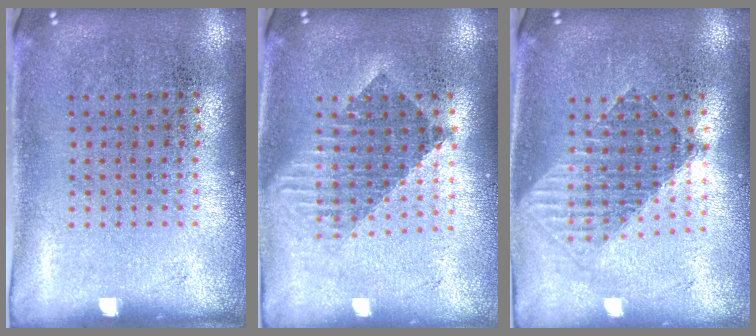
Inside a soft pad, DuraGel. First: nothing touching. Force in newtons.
{"total": 1.7, "press": 1.4, "slide": 1.0}
{"total": 1.5, "press": 1.2, "slide": 0.8}